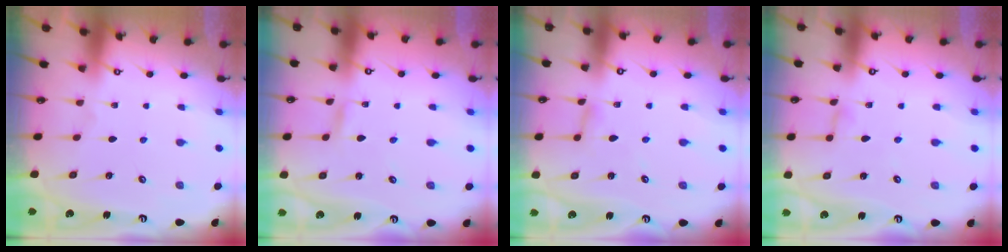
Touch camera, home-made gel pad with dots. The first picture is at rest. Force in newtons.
{"total": 2.4, "press": 2.4, "slide": 0.3}
{"total": 2.4, "press": 2.4, "slide": 0.1}
{"total": 2.9, "press": 2.9, "slide": 0.2}